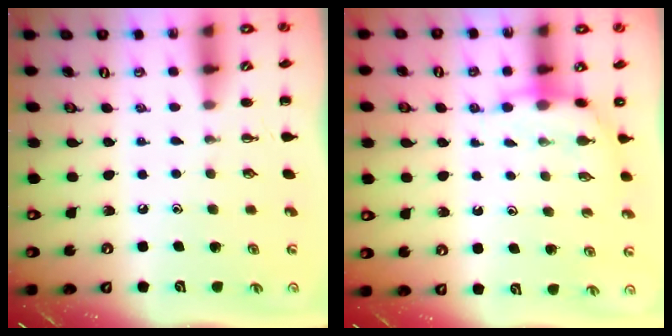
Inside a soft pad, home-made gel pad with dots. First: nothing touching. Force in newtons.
{"total": 6.3, "press": 6.2, "slide": 1.4}